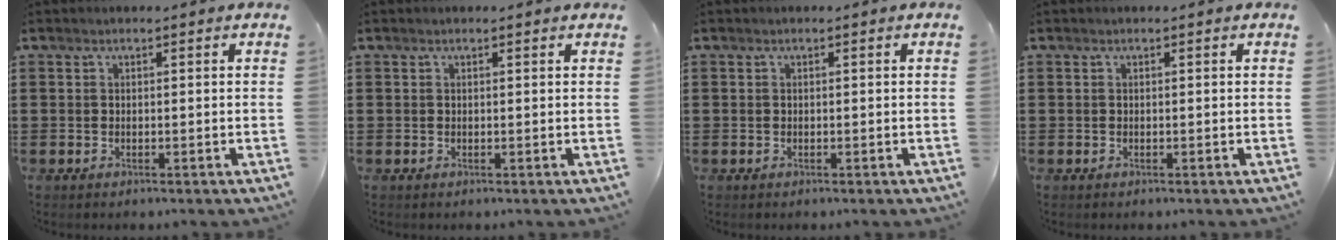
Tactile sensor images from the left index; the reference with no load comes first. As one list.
[{"total": 0.0}, {"total": 0.0}, {"total": 0.0}]